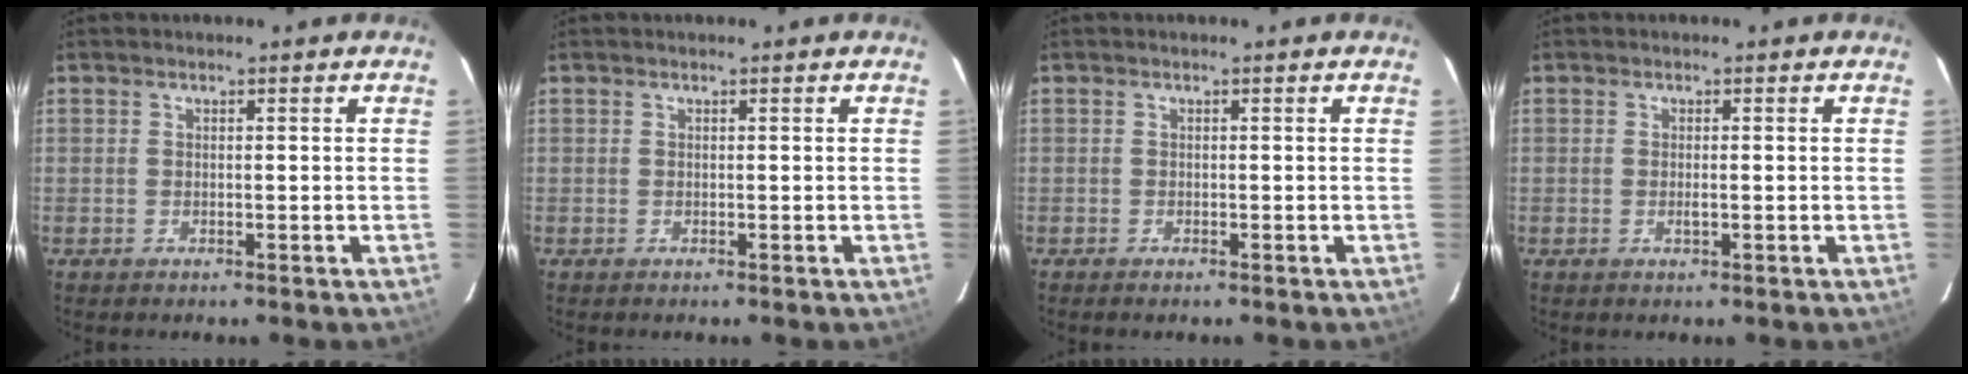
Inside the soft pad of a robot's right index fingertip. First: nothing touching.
{"total": 0.0}
{"total": 0.5, "force": [-0.5, 0.2, 0.2], "torque": [-0.007, -0.002, -0.010]}
{"total": 1.1, "force": [-0.3, 0.1, 1.0], "torque": [-0.019, -0.002, -0.004]}